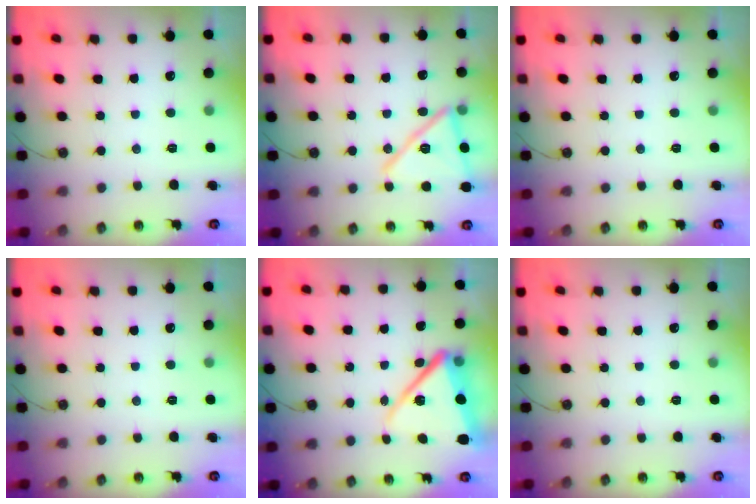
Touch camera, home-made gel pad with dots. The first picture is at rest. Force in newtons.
{"total": 17.5, "press": 16.4, "slide": 6.1}
{"total": 0.0}
{"total": 0.0}
{"total": 13.9, "press": 13.8, "slide": 1.5}
{"total": 0.0}